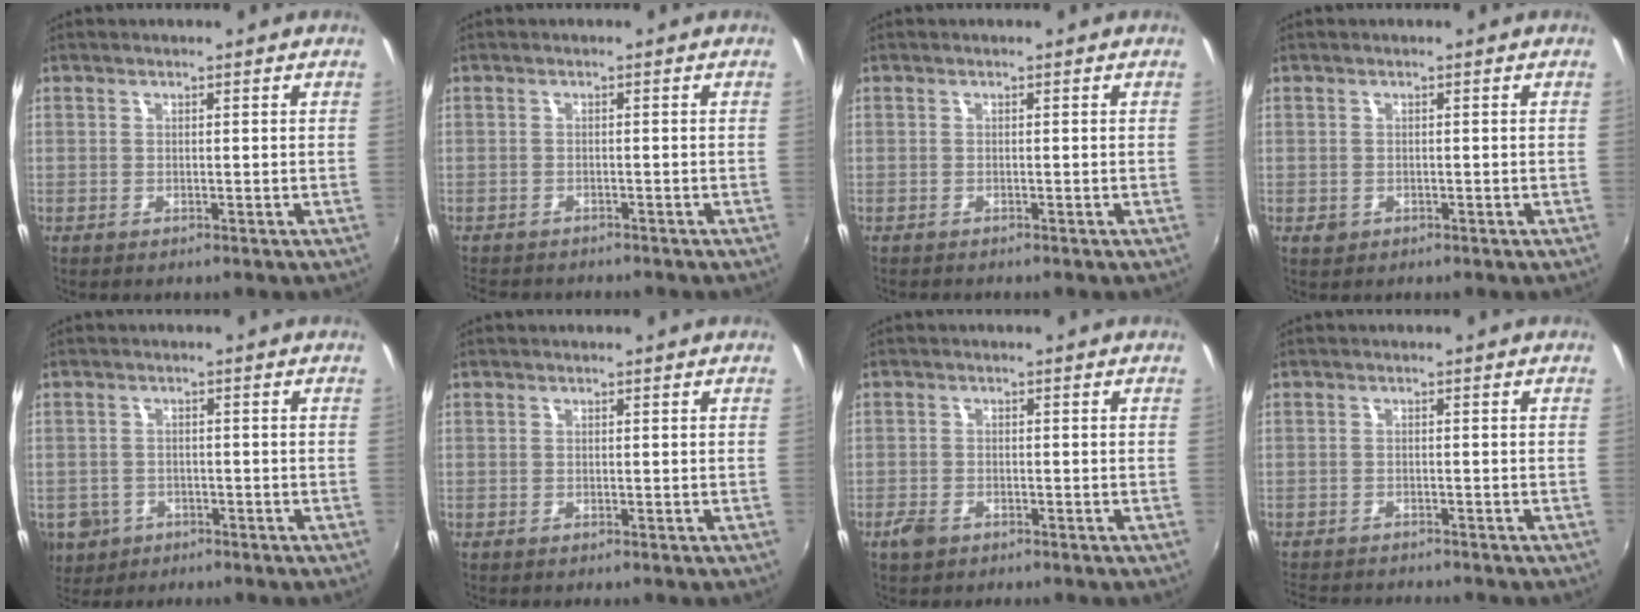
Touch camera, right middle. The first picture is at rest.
{"total": 4.8, "force": [-4.4, 1.2, 1.4], "torque": [-0.040, -0.018, -0.068]}
{"total": 0.0}
{"total": 1.4, "force": [-0.6, 1.2, 0.5], "torque": [-0.009, -0.002, -0.007]}
{"total": 7.5, "force": [-3.1, 6.2, 2.6], "torque": [-0.077, -0.008, -0.042]}
{"total": 0.0}
{"total": 2.9, "force": [-2.0, 1.7, 1.4], "torque": [-0.035, -0.005, -0.038]}
{"total": 6.6, "force": [-6.2, 1.3, 2.0], "torque": [-0.055, -0.016, -0.098]}